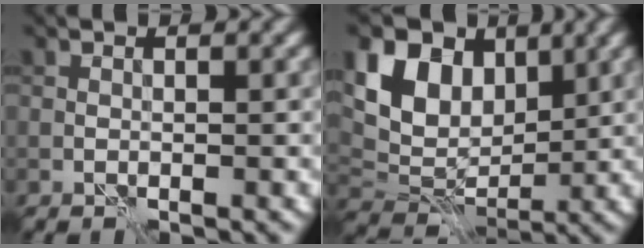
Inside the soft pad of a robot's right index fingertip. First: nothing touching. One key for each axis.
{"total": 9.2, "fx": 3.7, "fy": 6.2, "fz": 5.7, "tx": -0.112, "ty": 0.015, "tz": 0.059}